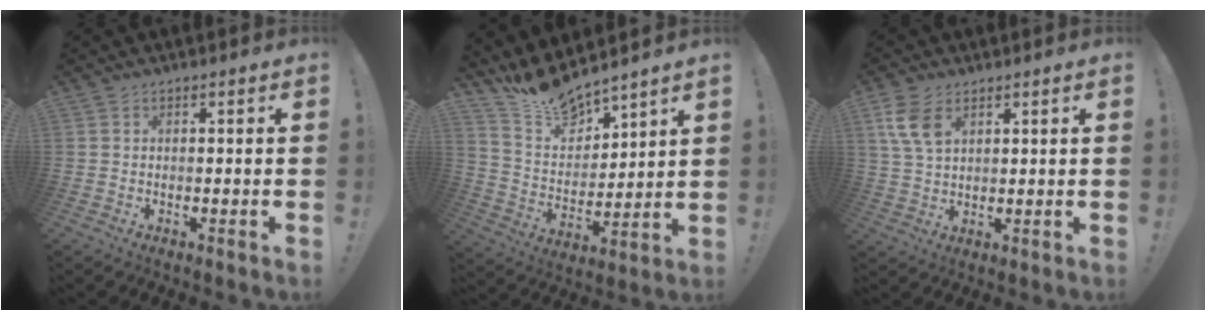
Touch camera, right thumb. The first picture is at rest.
{"total": 13.0, "force": [12.2, 3.4, 2.8], "torque": [-0.080, -0.103, 0.226]}
{"total": 8.1, "force": [3.9, 4.7, 5.3], "torque": [-0.104, -0.011, 0.073]}